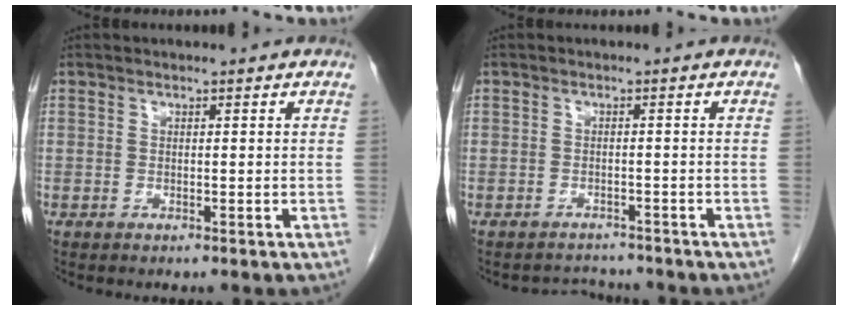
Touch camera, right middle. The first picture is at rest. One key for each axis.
{"total": 2.8, "fx": -2.6, "fy": 0.7, "fz": -0.9, "tx": 0.009, "ty": -0.001, "tz": -0.039}